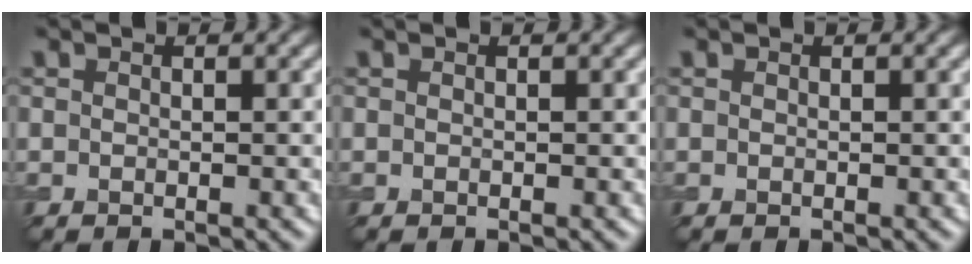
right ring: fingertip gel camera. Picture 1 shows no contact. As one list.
[{"total": 0.0}, {"total": 0.0}]